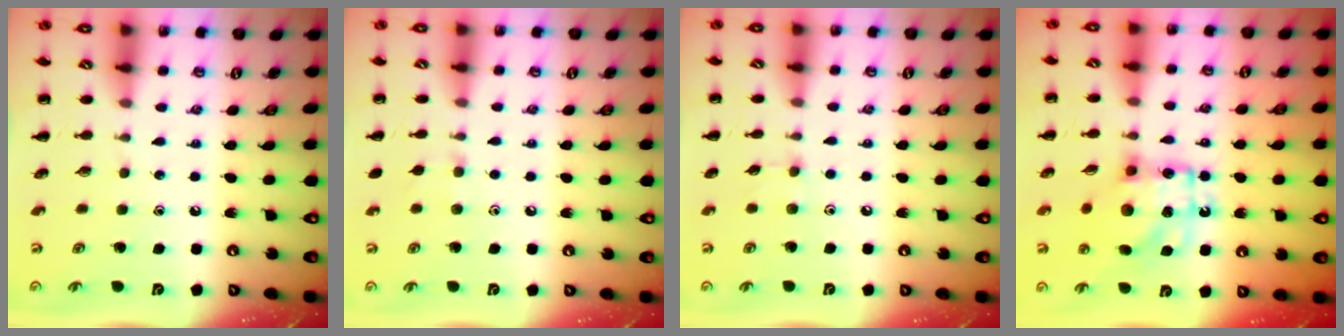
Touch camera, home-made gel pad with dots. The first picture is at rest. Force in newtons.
{"total": 4.9, "press": 4.6, "slide": 1.7}
{"total": 3.2, "press": 3.0, "slide": 1.1}
{"total": 13.3, "press": 13.2, "slide": 1.4}